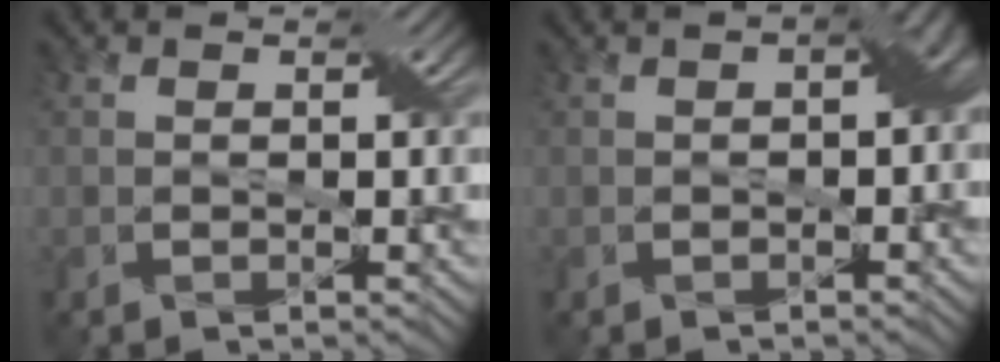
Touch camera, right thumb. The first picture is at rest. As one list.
[{"total": 3.6, "force": [-0.2, 2.0, 3.0], "torque": [-0.034, 0.002, -0.002]}]